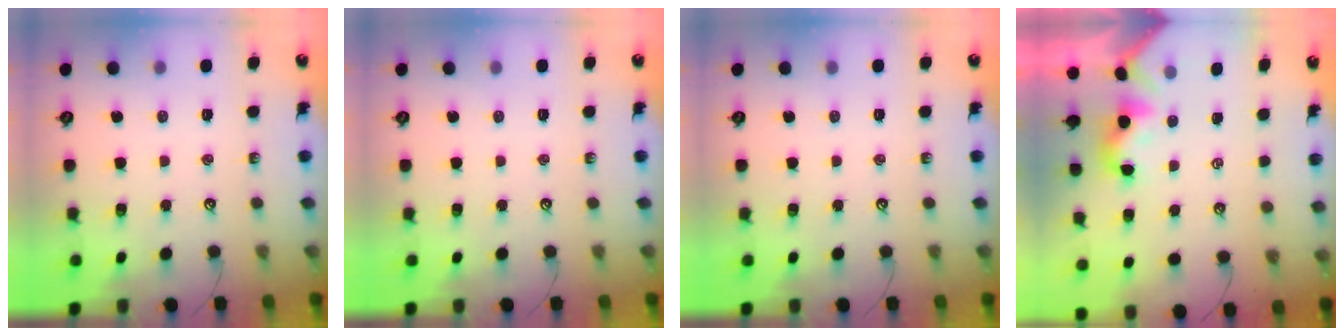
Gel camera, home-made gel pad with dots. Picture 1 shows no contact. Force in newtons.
{"total": 0.0}
{"total": 0.0}
{"total": 1.9, "press": 1.9, "slide": 0.5}